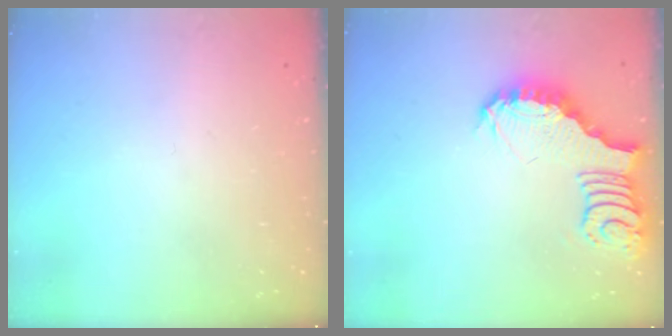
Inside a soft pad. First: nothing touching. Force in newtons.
{"total": 3.8, "press": 3.7, "slide": 0.5}